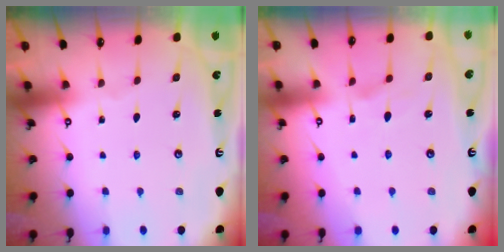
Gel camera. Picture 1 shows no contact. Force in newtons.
{"total": 2.0, "press": 1.6, "slide": 1.2}